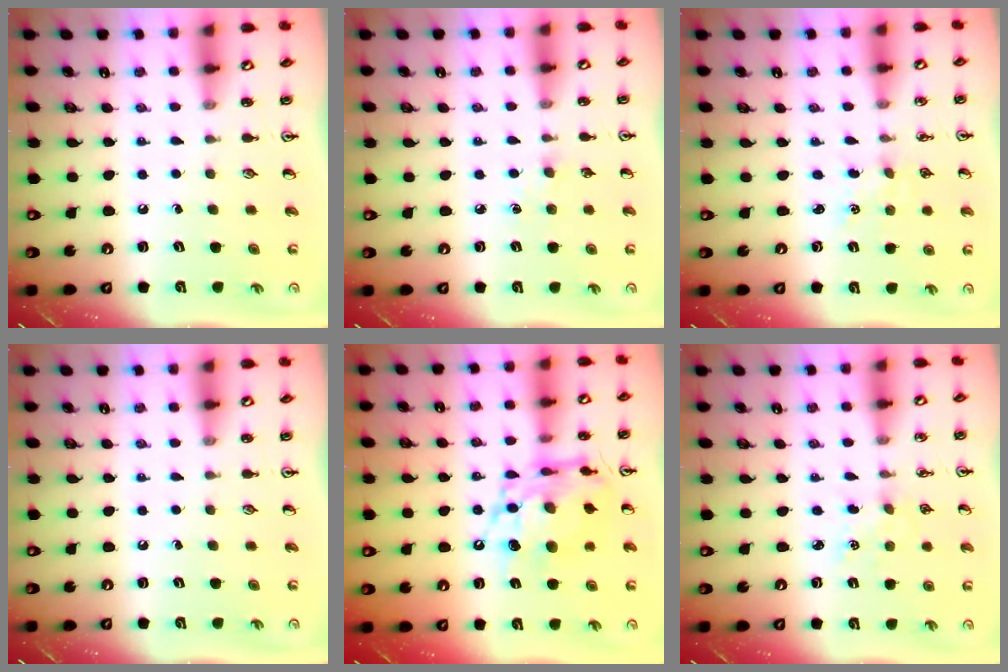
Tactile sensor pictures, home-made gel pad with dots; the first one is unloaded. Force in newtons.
{"total": 2.8, "press": 2.8, "slide": 0.4}
{"total": 1.7, "press": 1.6, "slide": 0.2}
{"total": 0.0}
{"total": 14.0, "press": 13.9, "slide": 1.6}
{"total": 4.3, "press": 4.3, "slide": 0.5}